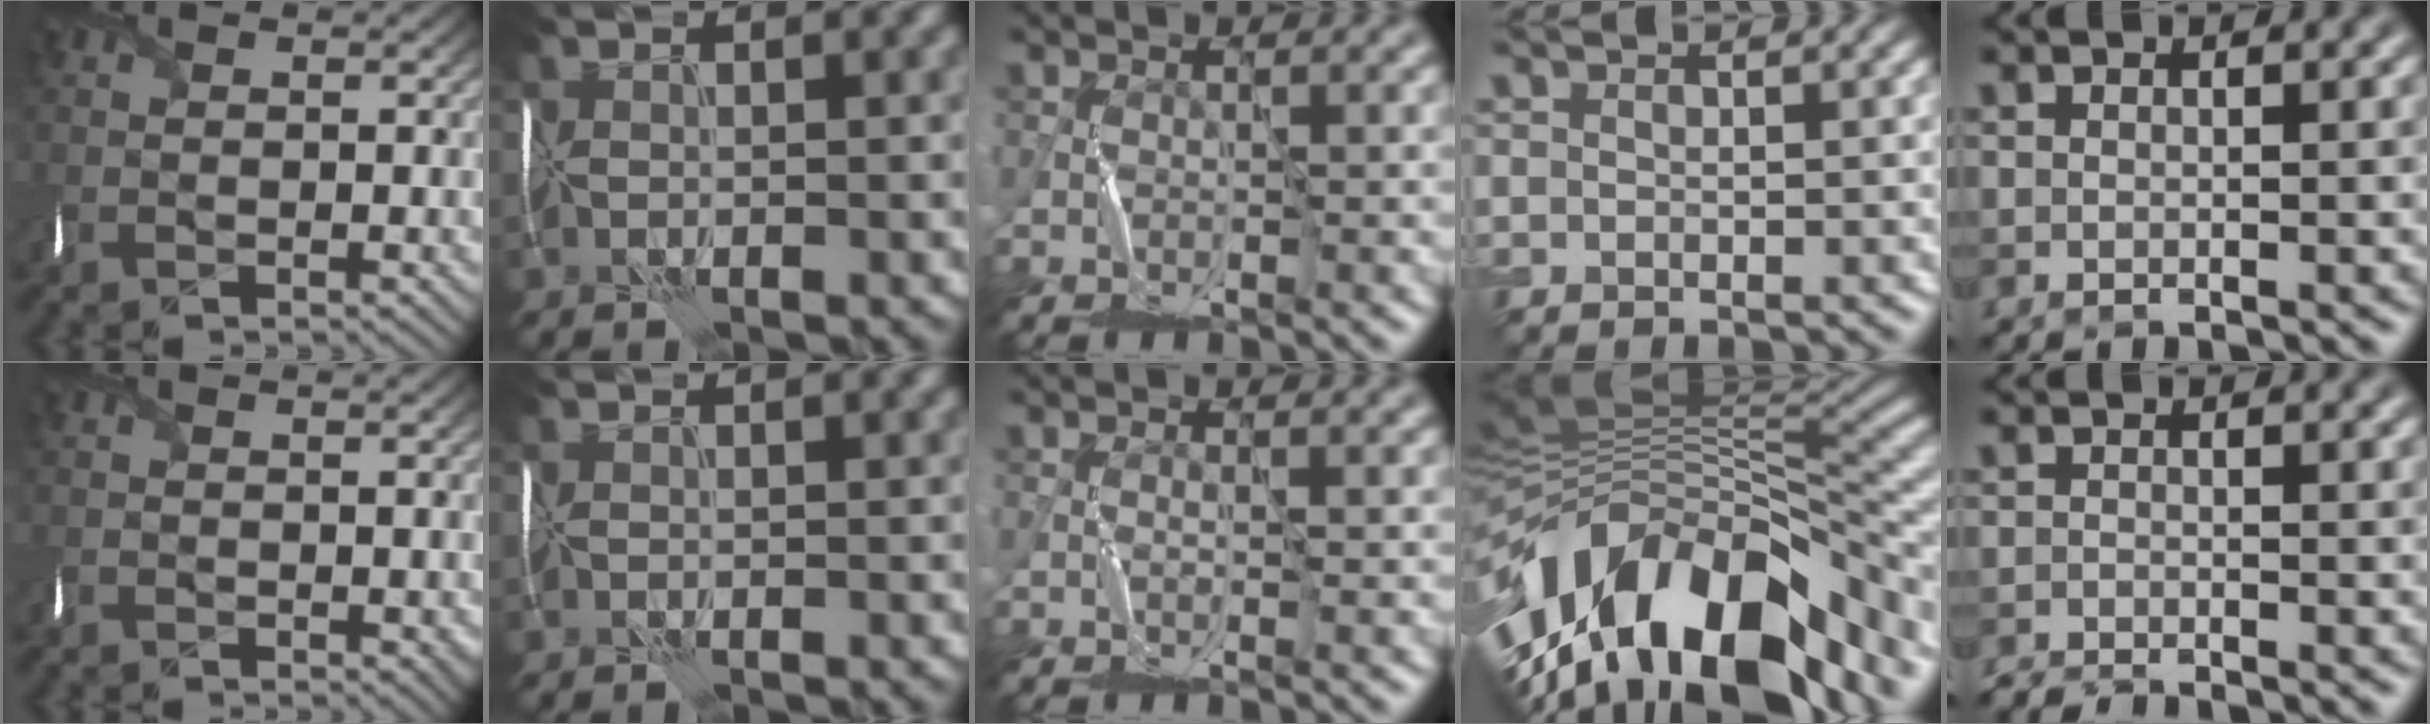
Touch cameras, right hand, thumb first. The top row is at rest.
{"thumb": {"total": 1.1, "force": [0.0, 0.8, 0.8], "torque": [-0.015, -0.004, 0.002]}, "middle": {"total": 0.5, "force": [0.0, -0.4, -0.3], "torque": [0.001, 0.002, -0.002]}, "ring": {"total": 17.2, "force": [-7.3, 8.1, 13.3], "torque": [-0.226, -0.002, -0.119]}, "little": {"total": 1.9, "force": [-1.8, 0.0, 0.4], "torque": [-0.009, -0.005, -0.036]}}